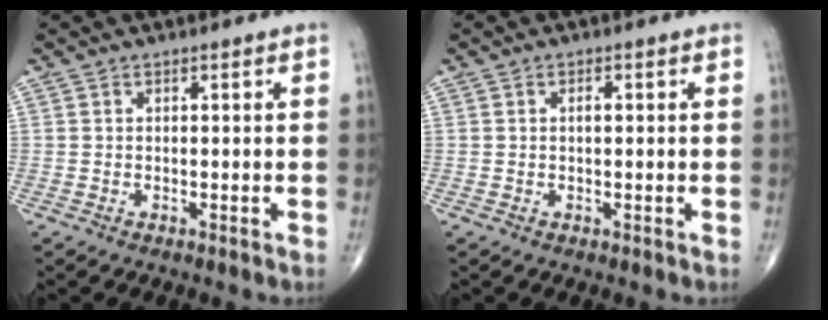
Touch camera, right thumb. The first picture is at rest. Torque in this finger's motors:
{"motor_torque": [0.22, 0.60, 0.46, 0.09, -0.02]}